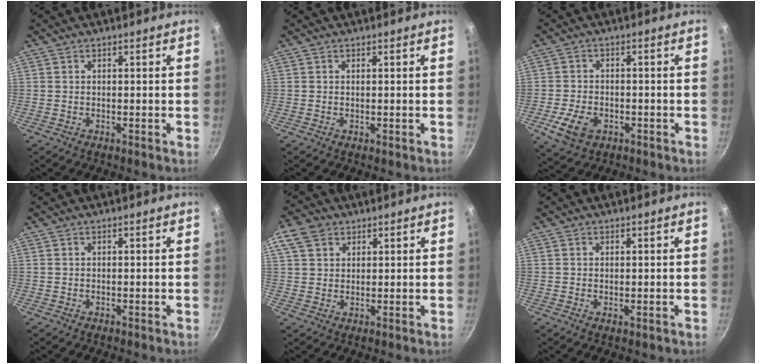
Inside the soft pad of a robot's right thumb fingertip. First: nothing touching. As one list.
[{"total": 0.0}, {"total": 7.2, "force": [-2.8, 4.7, 4.7], "torque": [-0.086, 0.010, -0.045]}, {"total": 0.0}, {"total": 6.2, "force": [3.0, 4.5, 2.9], "torque": [-0.041, 0.000, 0.050]}, {"total": 0.5, "force": [0.0, 0.2, 0.5], "torque": [-0.007, -0.004, -0.001]}]